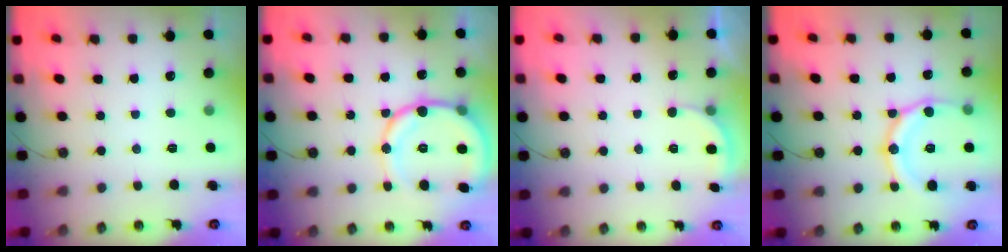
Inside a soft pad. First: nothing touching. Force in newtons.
{"total": 15.5, "press": 15.3, "slide": 2.9}
{"total": 2.6, "press": 2.5, "slide": 0.6}
{"total": 15.9, "press": 15.9, "slide": 1.5}